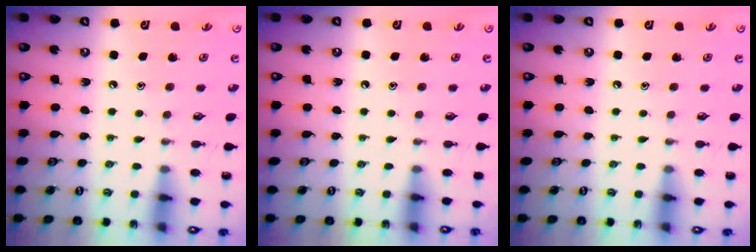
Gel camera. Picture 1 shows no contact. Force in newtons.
{"total": 2.2, "press": 2.2, "slide": 0.3}
{"total": 0.0}